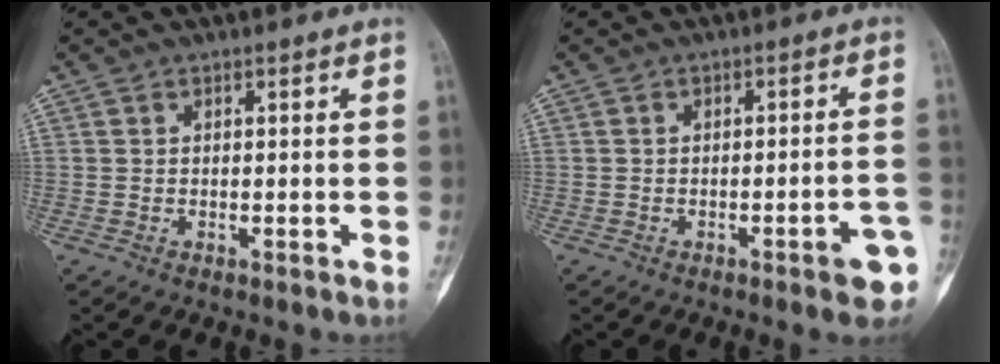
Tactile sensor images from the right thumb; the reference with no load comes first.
{"total": 6.2, "force": [-2.9, 1.3, 5.3], "torque": [-0.057, 0.021, -0.032]}